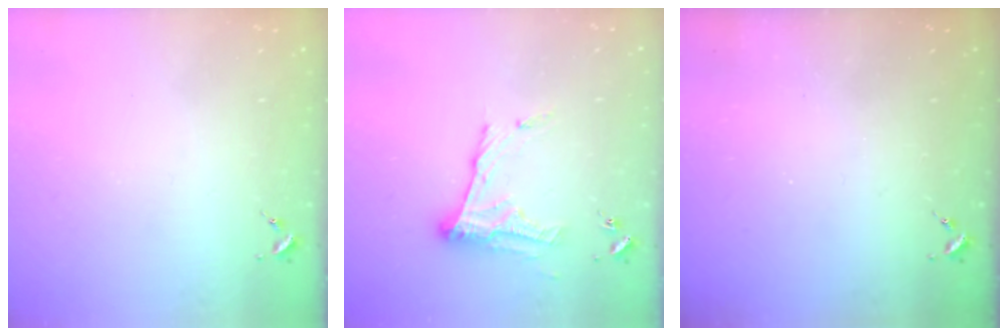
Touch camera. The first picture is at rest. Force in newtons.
{"total": 13.4, "press": 13.4, "slide": 0.5}
{"total": 0.0}